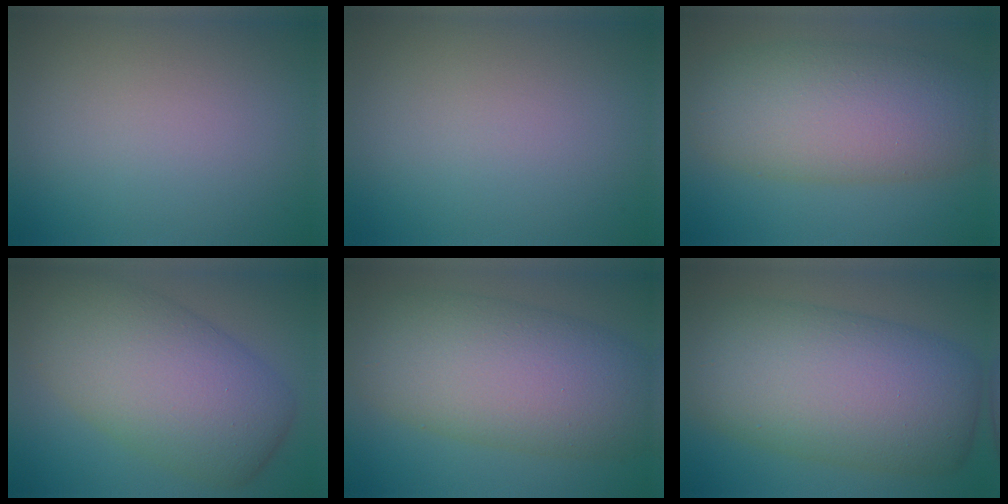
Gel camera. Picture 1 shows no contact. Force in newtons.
{"total": 0.0}
{"total": 9.0, "press": 9.0, "slide": 0.3}
{"total": 10.0, "press": 10.0, "slide": 0.4}
{"total": 10.4, "press": 10.4, "slide": 0.3}
{"total": 12.5, "press": 12.5, "slide": 0.4}